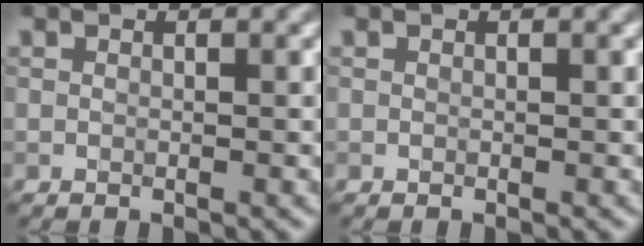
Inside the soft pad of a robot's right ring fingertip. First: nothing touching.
{"total": 0.0}